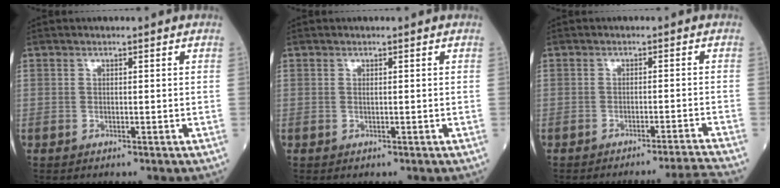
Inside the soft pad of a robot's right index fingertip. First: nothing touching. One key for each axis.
{"total": 0.0}
{"total": 6.5, "fx": -5.6, "fy": -3.2, "fz": 0.6, "tx": 0.006, "ty": -0.007, "tz": -0.075}